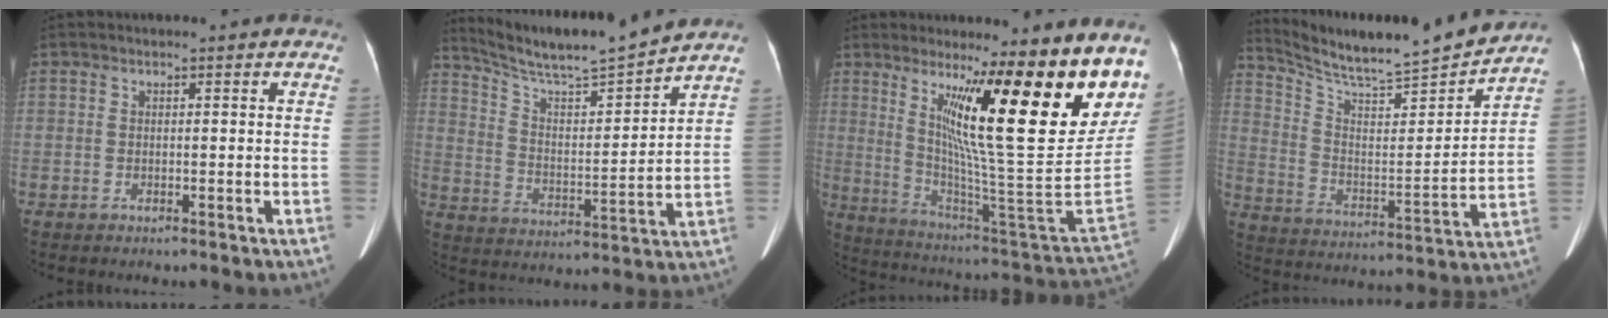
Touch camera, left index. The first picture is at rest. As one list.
[{"total": 13.3, "force": [12.6, -1.3, 4.1], "torque": [-0.084, -0.010, 0.219]}, {"total": 23.8, "force": [14.9, 0.5, 18.6], "torque": [-0.252, -0.050, 0.221]}, {"total": 17.7, "force": [16.6, -0.5, 6.2], "torque": [-0.119, -0.028, 0.266]}]